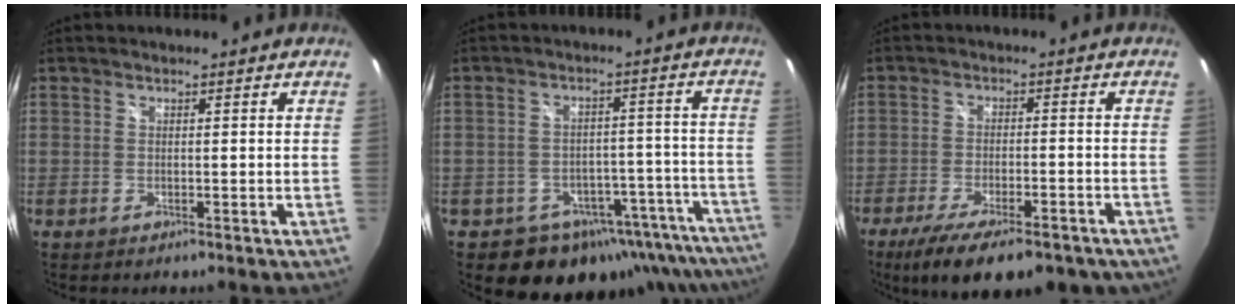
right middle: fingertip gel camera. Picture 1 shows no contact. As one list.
[{"total": 17.8, "force": [-14.4, 9.6, 4.4], "torque": [-0.065, 0.043, -0.162]}, {"total": 16.6, "force": [-11.8, 5.8, 10.1], "torque": [-0.195, -0.044, -0.171]}]